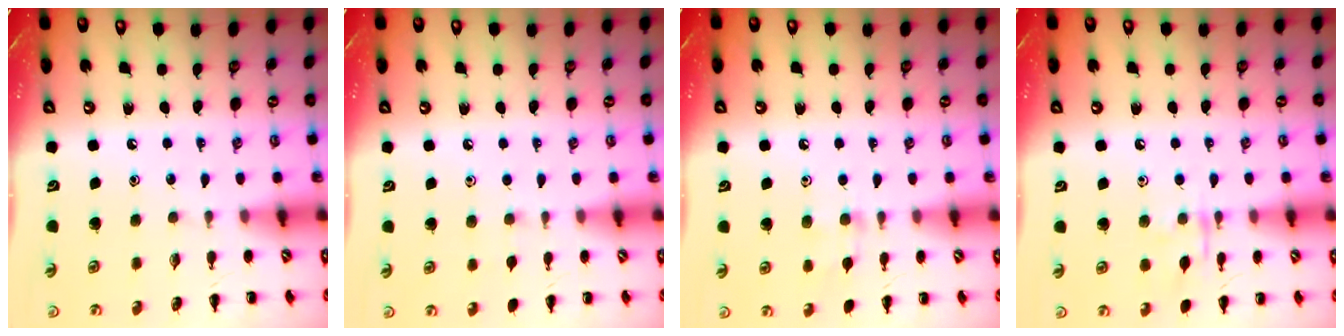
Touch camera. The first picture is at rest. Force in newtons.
{"total": 3.9, "press": 3.7, "slide": 1.4}
{"total": 7.2, "press": 6.9, "slide": 2.1}
{"total": 7.5, "press": 7.4, "slide": 1.0}